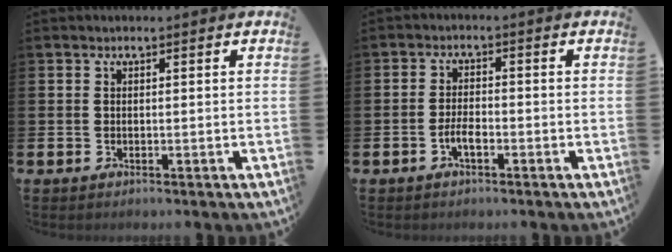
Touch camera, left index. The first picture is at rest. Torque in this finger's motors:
{"motor_torque": [0.47, 0.53, 0.05, 0.07]}